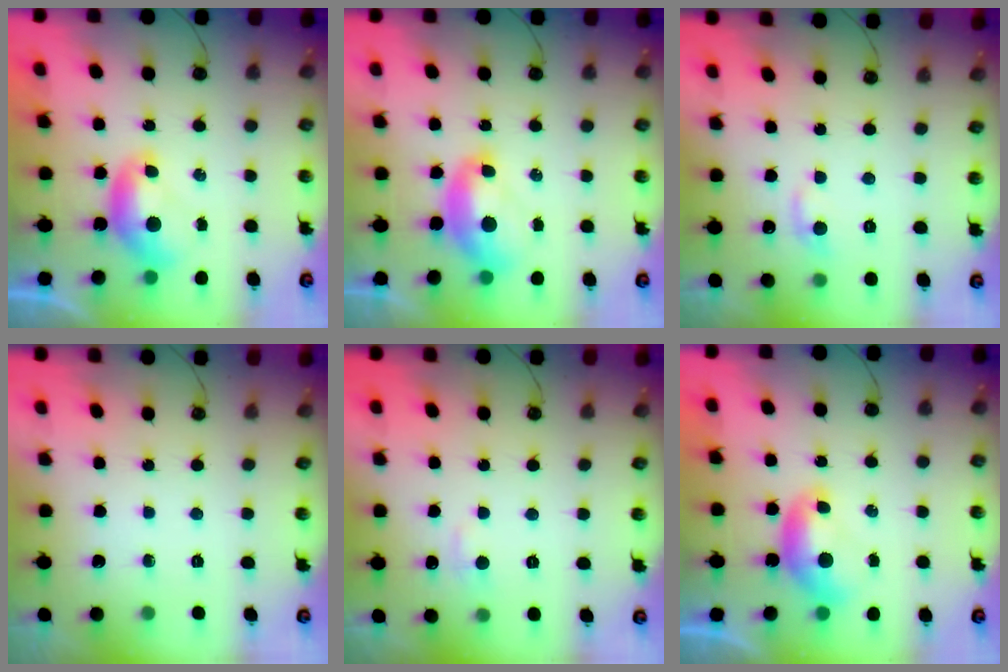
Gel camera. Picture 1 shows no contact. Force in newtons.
{"total": 2.1, "press": 2.0, "slide": 0.7}
{"total": 1.0, "press": 0.9, "slide": 0.5}
{"total": 0.0}
{"total": 2.0, "press": 1.8, "slide": 0.7}
{"total": 0.0}